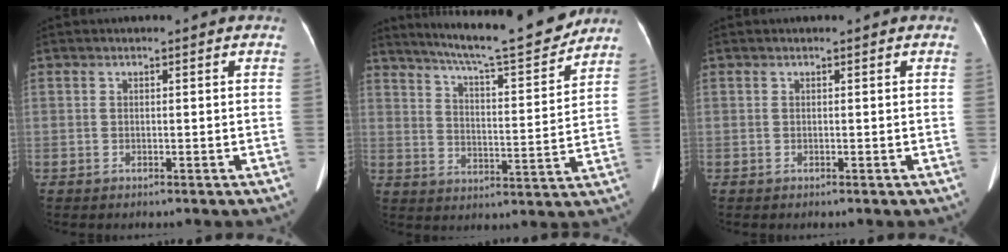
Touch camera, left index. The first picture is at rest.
{"total": 16.7, "force": [15.0, 0.4, 7.2], "torque": [-0.114, -0.014, 0.219]}
{"total": 0.0}